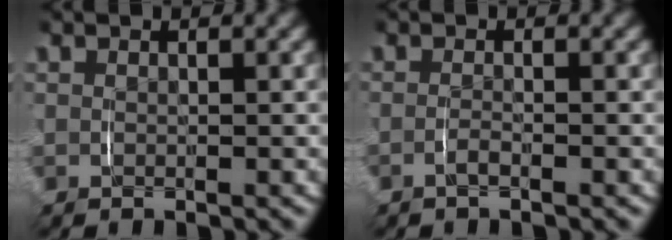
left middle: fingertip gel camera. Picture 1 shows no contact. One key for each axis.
{"total": 1.0, "fx": -0.9, "fy": -0.2, "fz": 0.4, "tx": -0.010, "ty": -0.003, "tz": -0.017}